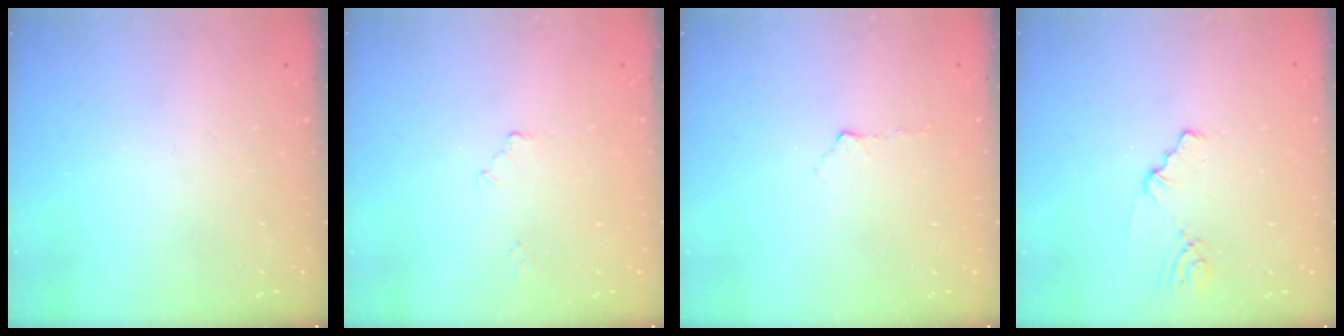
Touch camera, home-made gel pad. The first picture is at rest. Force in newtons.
{"total": 2.0, "press": 2.0, "slide": 0.3}
{"total": 4.4, "press": 4.3, "slide": 0.7}
{"total": 1.6, "press": 1.6, "slide": 0.3}